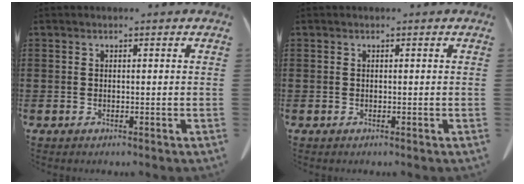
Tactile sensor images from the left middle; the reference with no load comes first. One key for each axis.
{"total": 0.0}